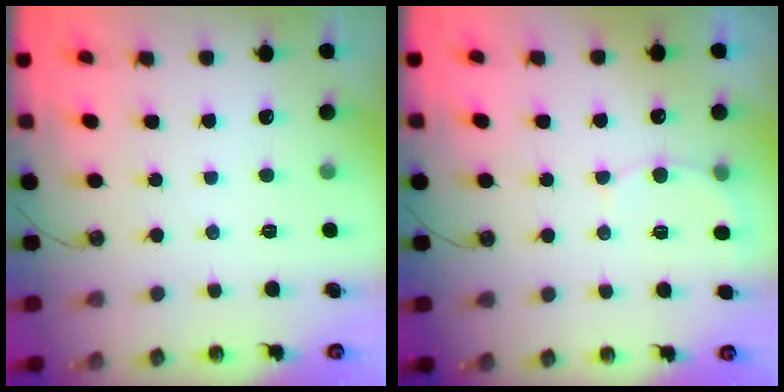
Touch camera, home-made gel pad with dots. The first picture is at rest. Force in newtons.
{"total": 6.2, "press": 6.2, "slide": 1.1}